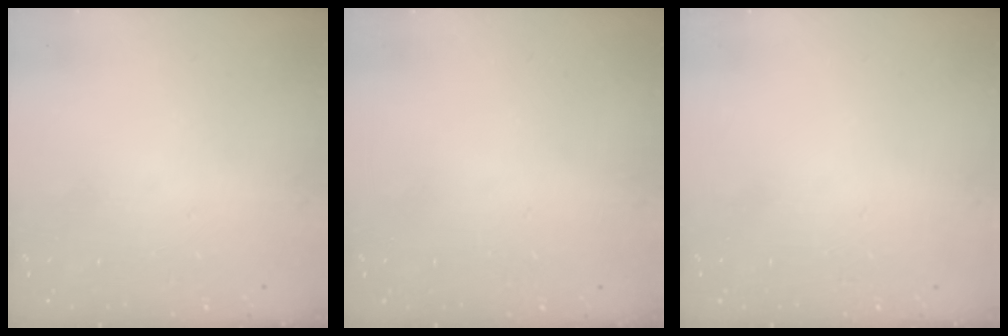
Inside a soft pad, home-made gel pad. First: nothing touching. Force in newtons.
{"total": 0.6, "press": 0.6, "slide": 0.2}
{"total": 0.0}